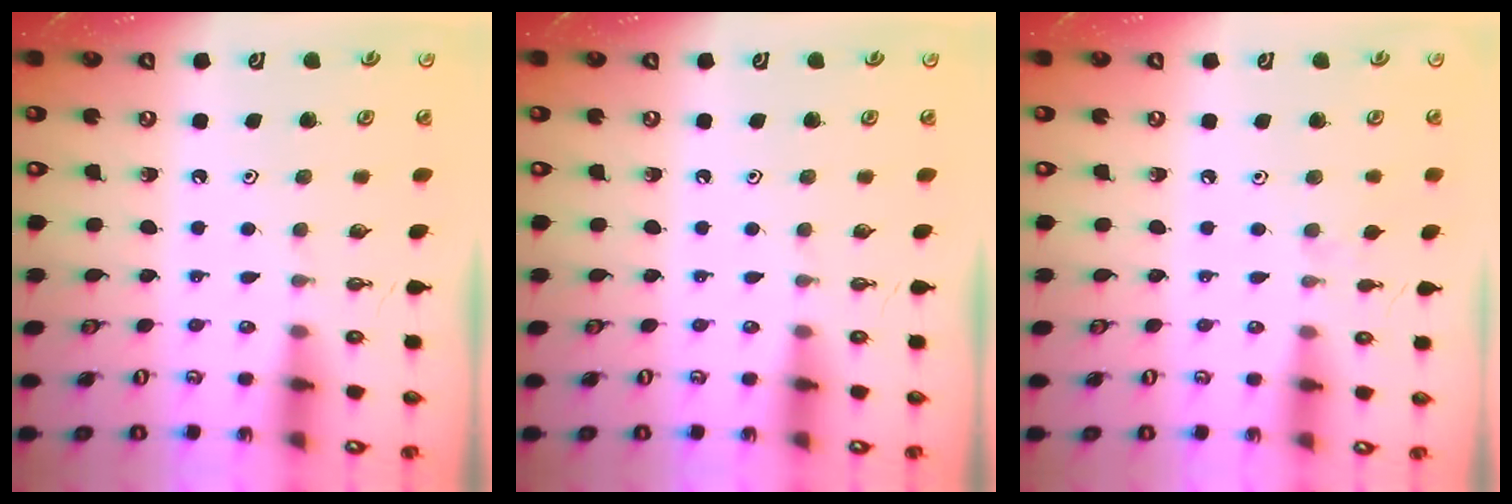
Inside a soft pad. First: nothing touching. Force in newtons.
{"total": 0.0}
{"total": 4.9, "press": 4.8, "slide": 0.6}